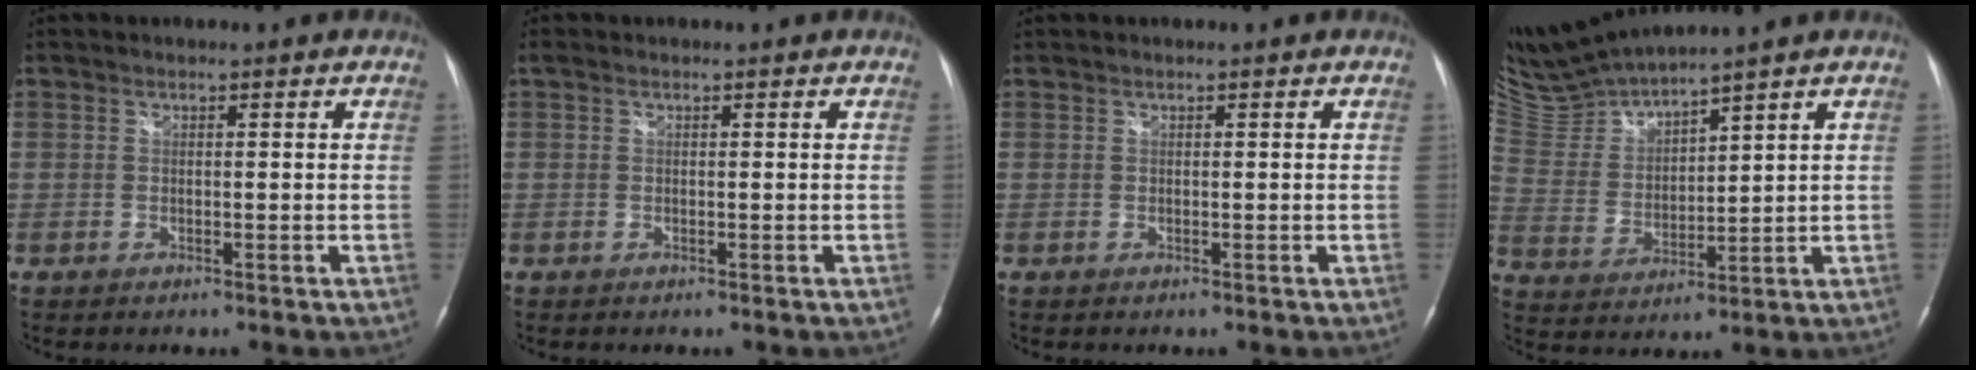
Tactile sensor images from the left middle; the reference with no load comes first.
{"total": 0.0}
{"total": 0.0}
{"total": 9.3, "force": [9.0, -1.0, 2.2], "torque": [-0.068, 0.000, 0.196]}